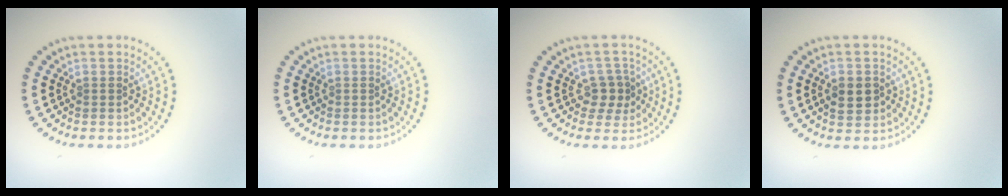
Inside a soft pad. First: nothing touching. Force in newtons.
{"total": 0.0}
{"total": 2.0, "press": 1.8, "slide": 0.9}
{"total": 2.5, "press": 2.5, "slide": 0.2}